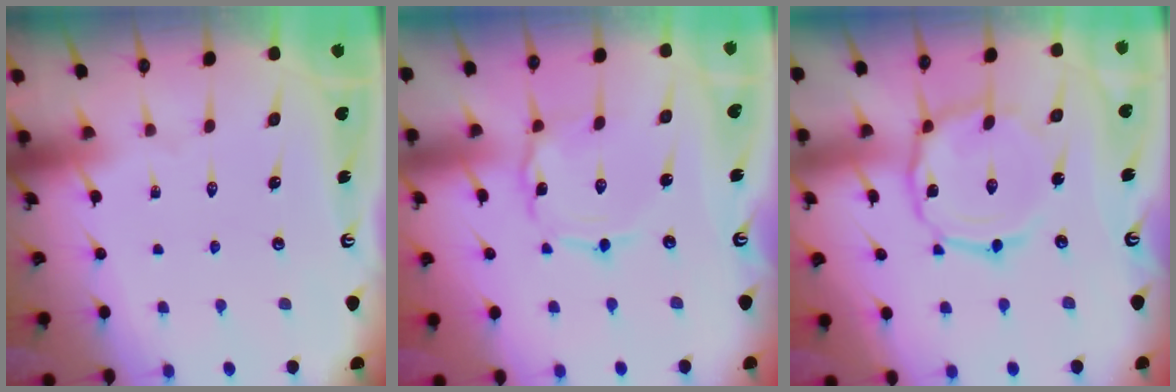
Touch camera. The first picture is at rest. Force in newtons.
{"total": 1.2, "press": 1.1, "slide": 0.2}
{"total": 10.5, "press": 10.5, "slide": 0.6}